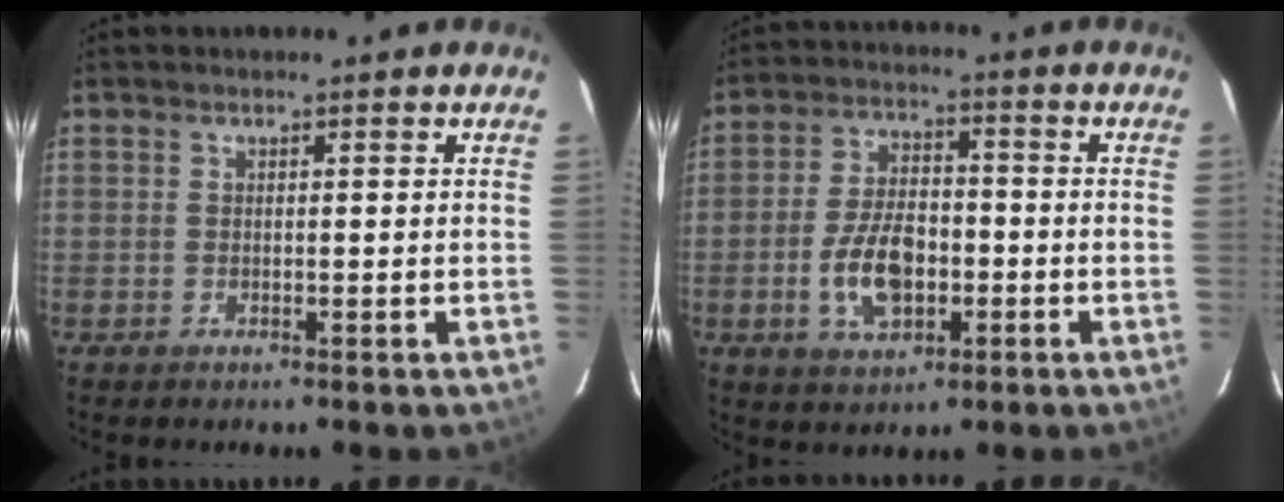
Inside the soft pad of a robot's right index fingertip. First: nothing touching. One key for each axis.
{"total": 10.7, "fx": -3.1, "fy": 6.0, "fz": 8.3, "tx": -0.166, "ty": 0.006, "tz": -0.046}